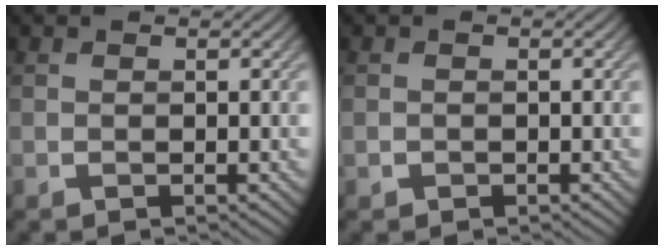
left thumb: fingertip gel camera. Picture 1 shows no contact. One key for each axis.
{"total": 0.6, "fx": -0.3, "fy": 0.5, "fz": -0.1, "tx": 0.001, "ty": -0.004, "tz": -0.007}